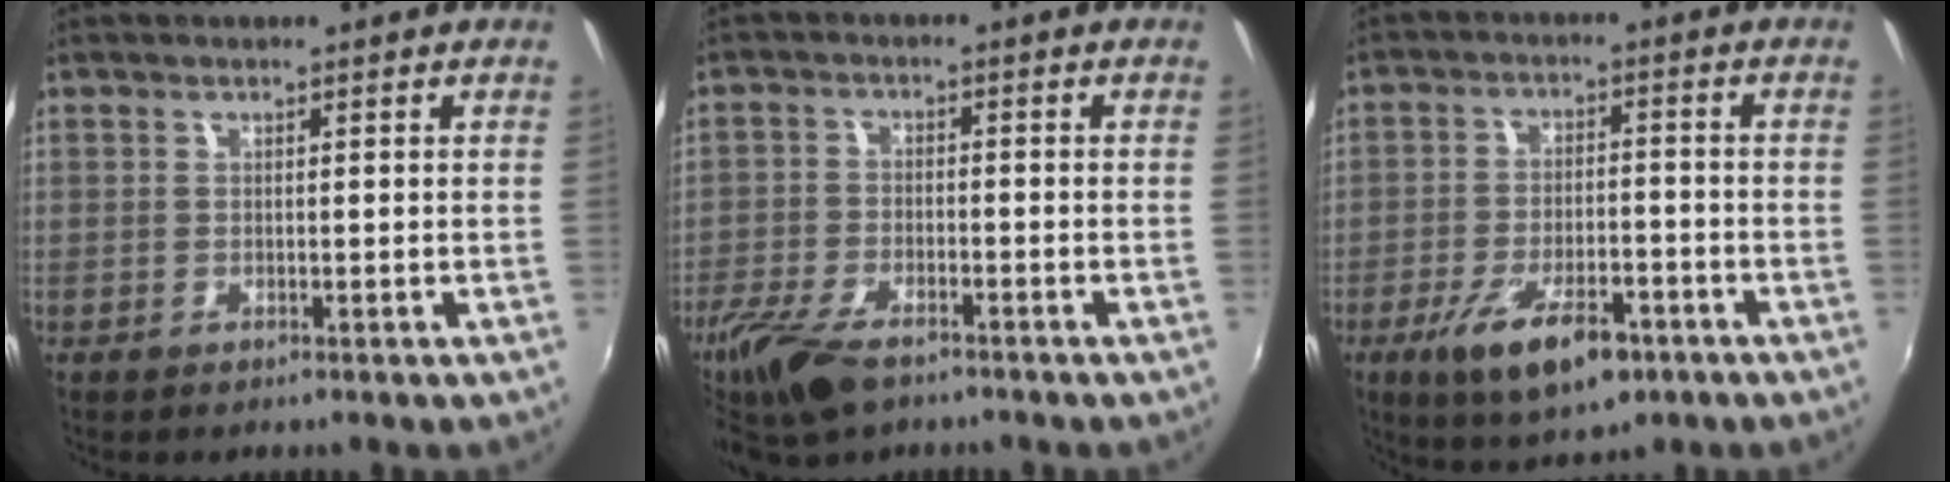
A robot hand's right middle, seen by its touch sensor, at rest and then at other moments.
{"total": 9.9, "force": [-7.0, 3.9, 5.7], "torque": [-0.148, -0.024, -0.135]}
{"total": 12.1, "force": [-6.8, 4.6, 8.8], "torque": [-0.178, -0.022, -0.110]}